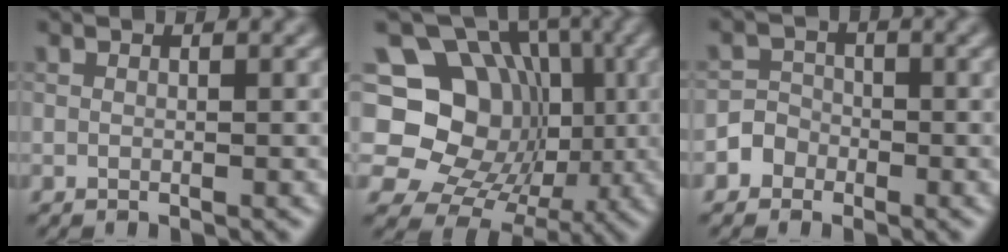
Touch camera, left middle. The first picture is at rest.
{"total": 14.1, "force": [0.4, 12.2, 7.1], "torque": [-0.095, 0.023, -0.030]}
{"total": 2.4, "force": [-1.3, 2.0, 0.2], "torque": [0.024, 0.006, -0.032]}